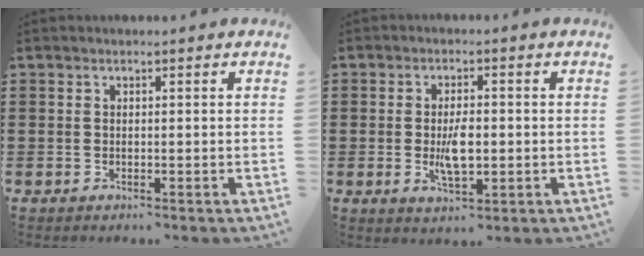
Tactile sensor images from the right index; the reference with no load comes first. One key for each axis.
{"total": 5.2, "fx": -0.6, "fy": 2.2, "fz": 4.7, "tx": -0.082, "ty": -0.003, "tz": -0.013}